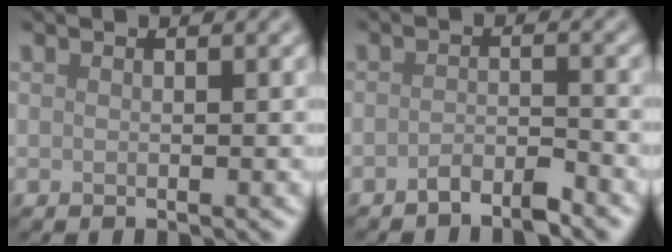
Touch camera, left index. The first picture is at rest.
{"total": 2.2, "force": [-1.8, 0.5, 1.2], "torque": [-0.019, 0.004, -0.036]}